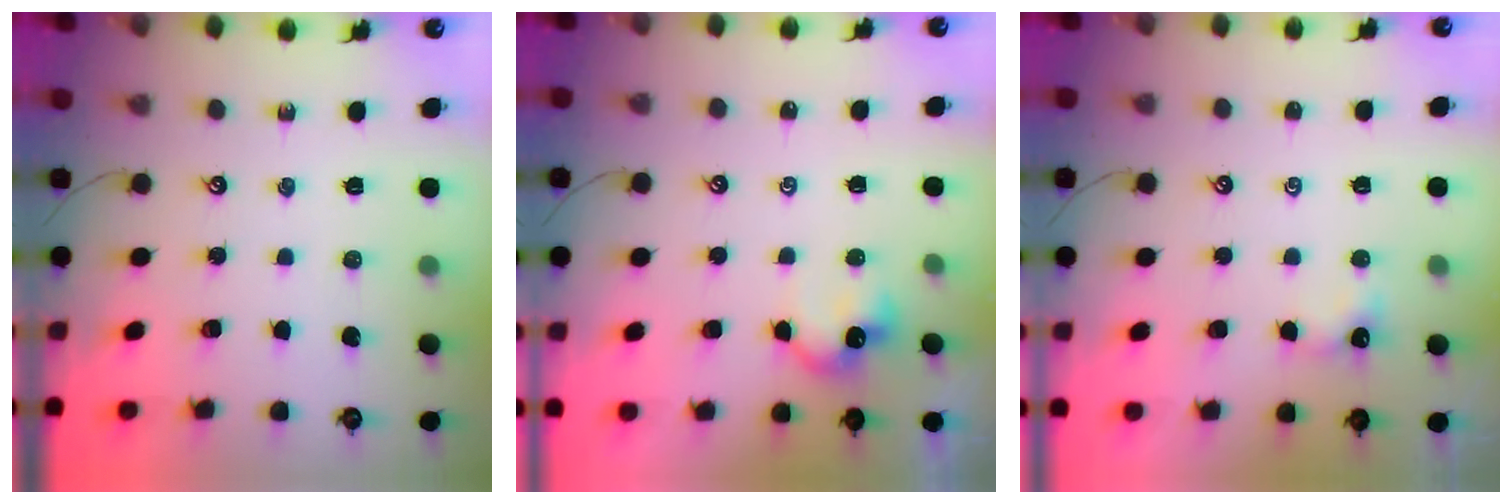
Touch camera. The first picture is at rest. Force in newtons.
{"total": 1.8, "press": 1.7, "slide": 0.5}
{"total": 0.0}